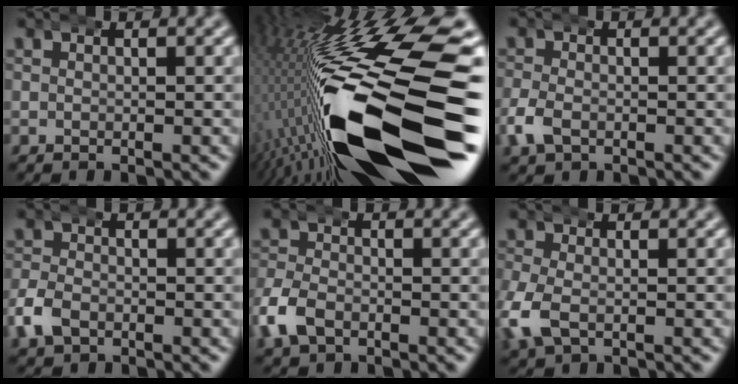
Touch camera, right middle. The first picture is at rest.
{"total": 26.2, "force": [-4.7, 10.7, 23.5], "torque": [-0.401, -0.027, -0.037]}
{"total": 2.5, "force": [-1.0, 1.8, 1.3], "torque": [-0.039, 0.000, -0.018]}
{"total": 2.8, "force": [-1.2, 2.1, 1.4], "torque": [-0.038, 0.002, -0.025]}
{"total": 3.5, "force": [-1.6, 2.6, 1.8], "torque": [-0.053, -0.001, -0.029]}
{"total": 3.6, "force": [-0.9, 2.7, 2.2], "torque": [-0.079, -0.013, -0.007]}